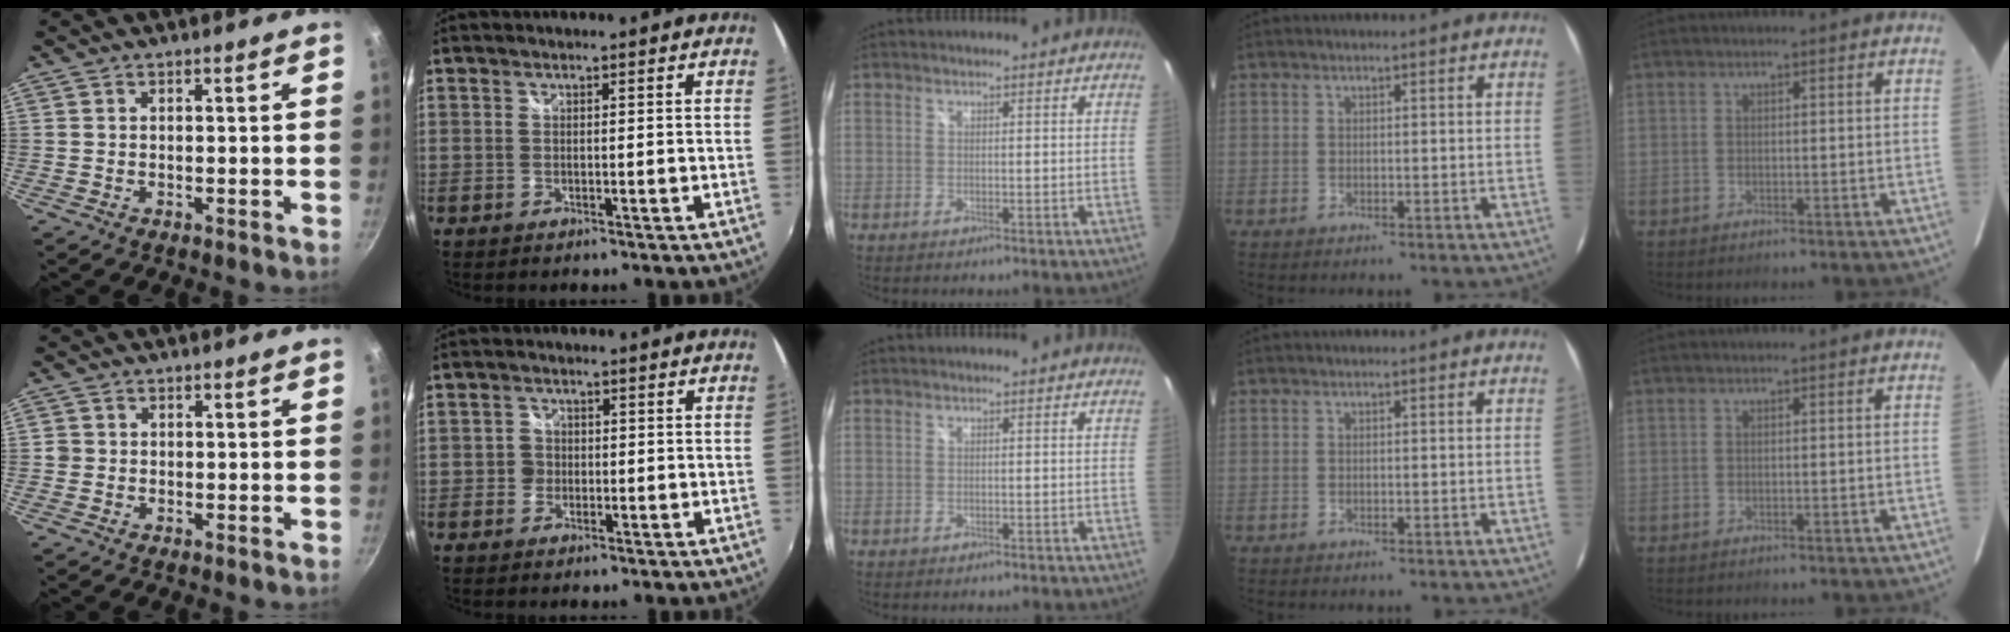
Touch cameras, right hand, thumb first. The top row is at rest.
{"thumb": {"total": 1.3, "force": [-0.2, 1.2, 0.3], "torque": [-0.001, 0.004, -0.004]}, "index": {"total": 2.3, "force": [-0.7, 2.2, 0.3], "torque": [-0.006, 0.003, -0.015]}}